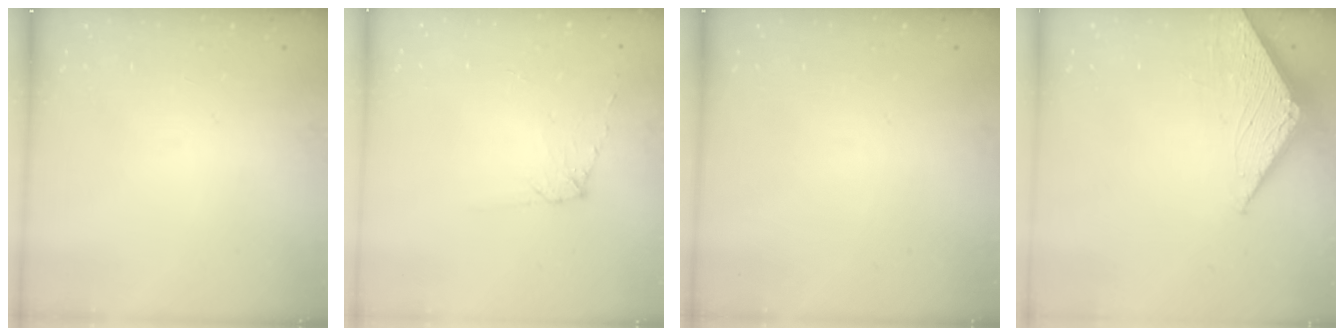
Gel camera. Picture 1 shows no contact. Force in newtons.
{"total": 5.3, "press": 5.3, "slide": 0.6}
{"total": 0.0}
{"total": 4.0, "press": 4.0, "slide": 0.1}